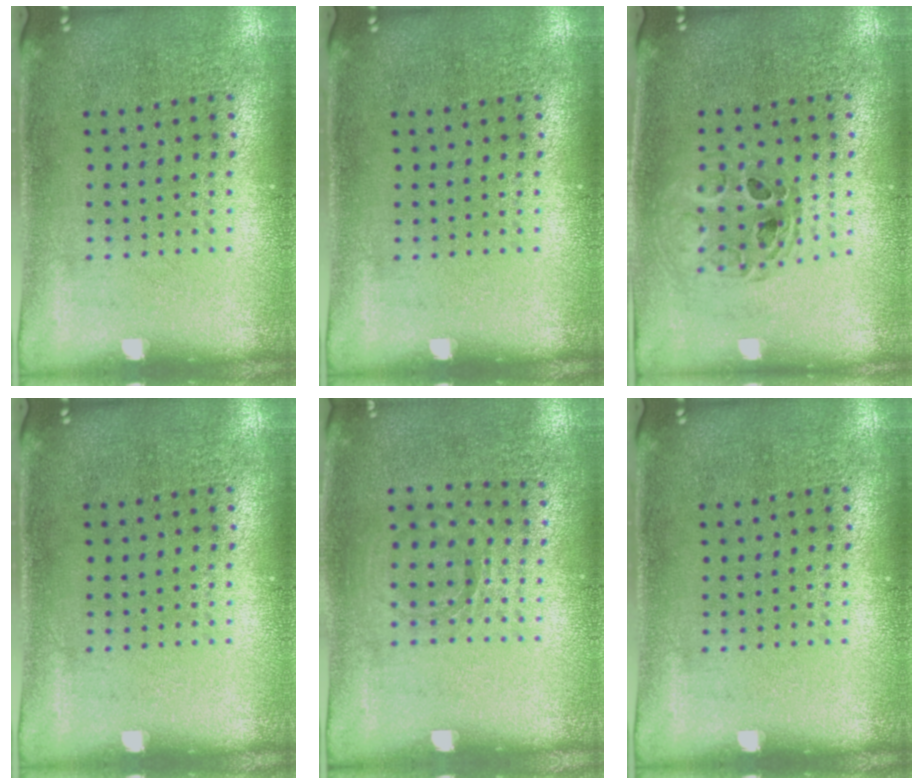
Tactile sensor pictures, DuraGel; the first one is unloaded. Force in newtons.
{"total": 0.0}
{"total": 0.9, "press": 0.8, "slide": 0.1}
{"total": 0.0}
{"total": 0.8, "press": 0.7, "slide": 0.3}
{"total": 0.0}